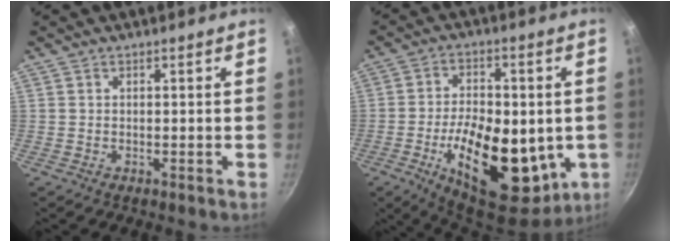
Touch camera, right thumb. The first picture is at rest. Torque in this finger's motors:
{"motor_torque": [2.00, 2.80, 2.06, -0.71, 0.45]}